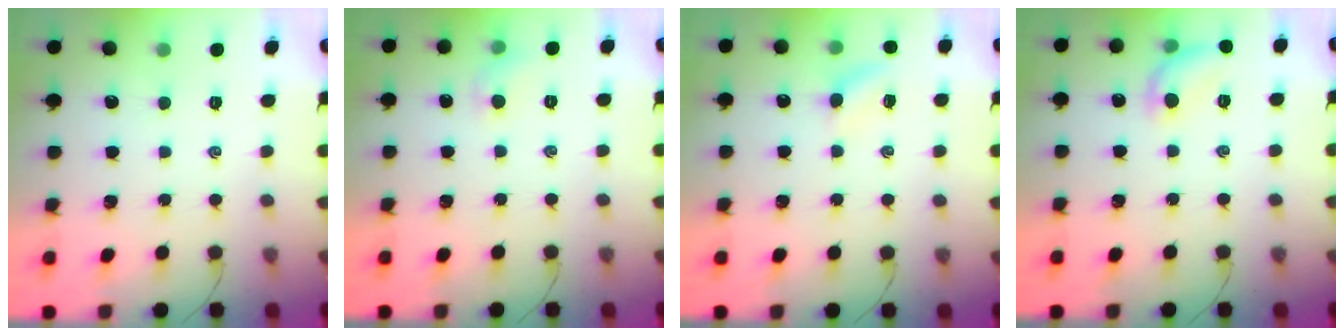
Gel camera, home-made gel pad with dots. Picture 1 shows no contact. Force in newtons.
{"total": 4.8, "press": 4.6, "slide": 1.5}
{"total": 4.7, "press": 4.5, "slide": 1.3}
{"total": 7.7, "press": 7.6, "slide": 0.4}